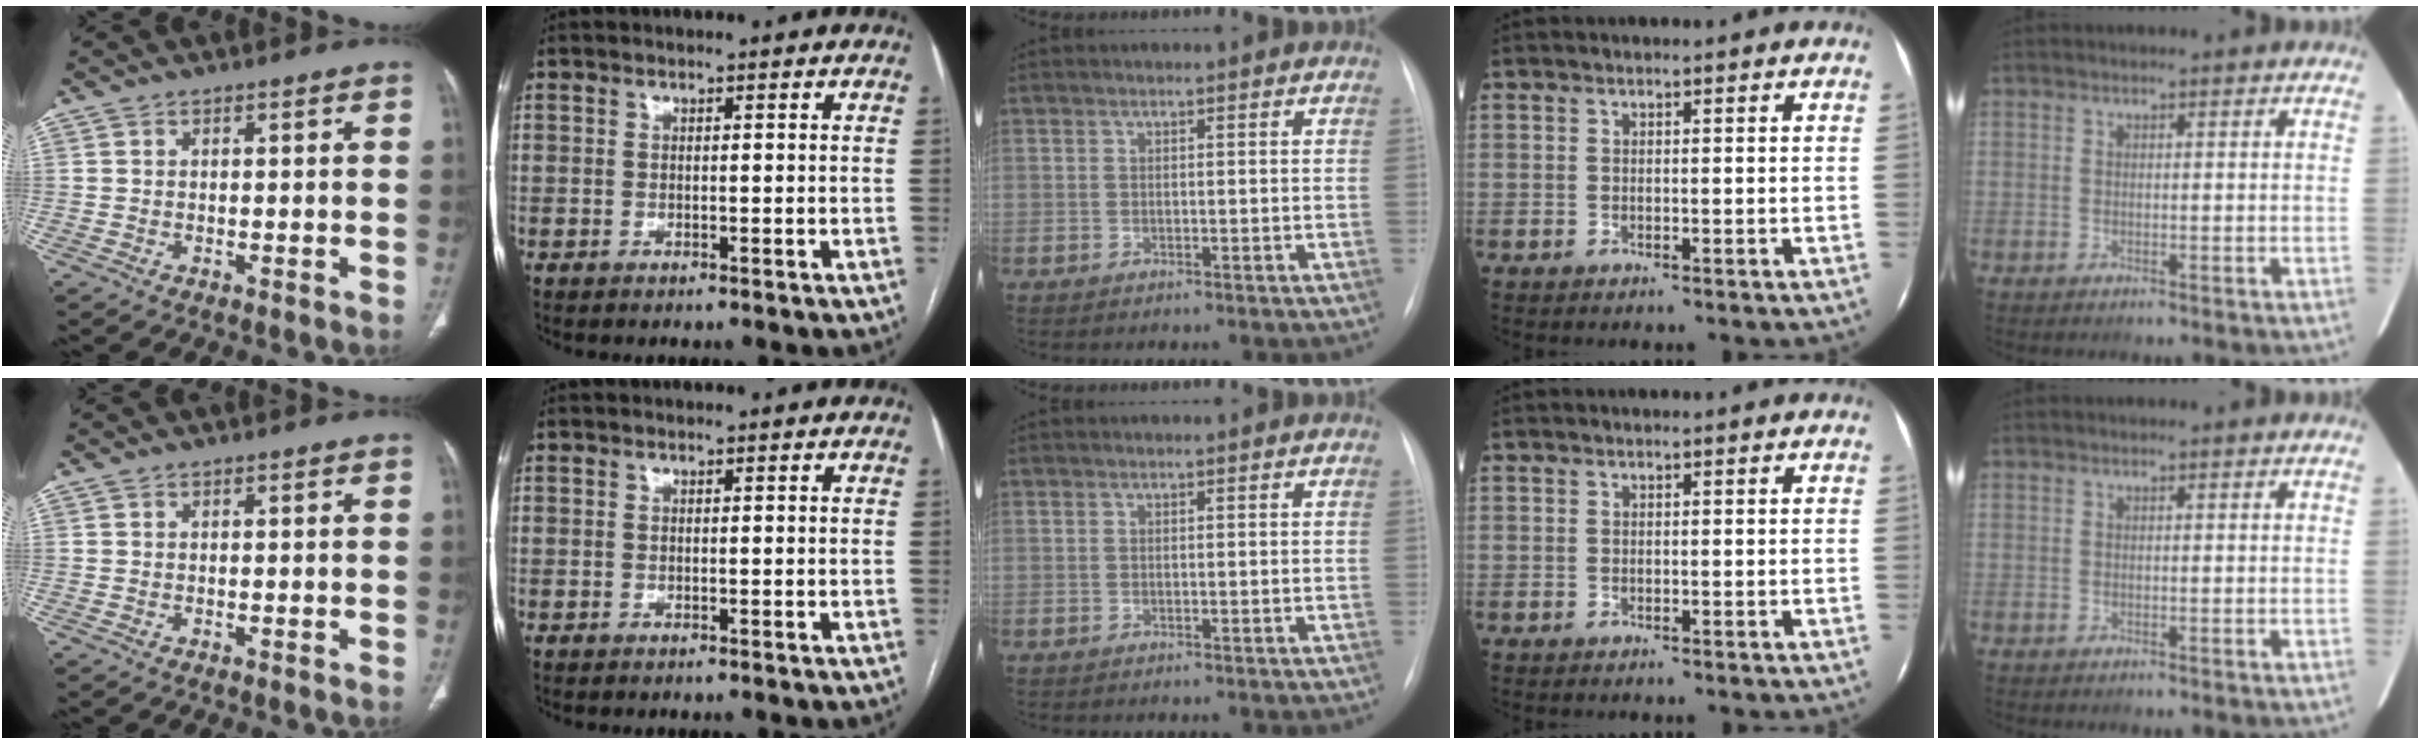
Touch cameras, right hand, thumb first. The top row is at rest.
{}